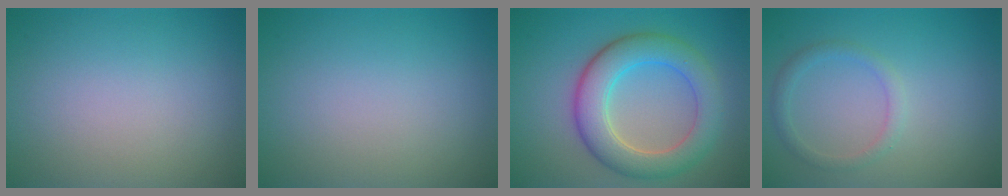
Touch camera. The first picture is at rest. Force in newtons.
{"total": 0.0}
{"total": 6.4, "press": 6.4, "slide": 0.3}
{"total": 1.5, "press": 1.5, "slide": 0.1}